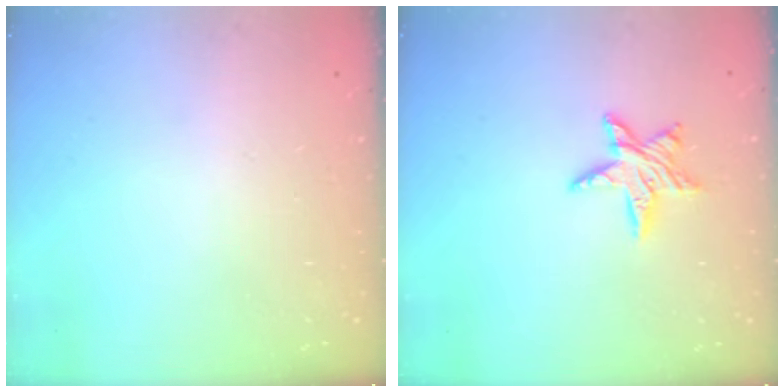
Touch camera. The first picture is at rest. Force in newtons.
{"total": 8.7, "press": 8.6, "slide": 0.6}